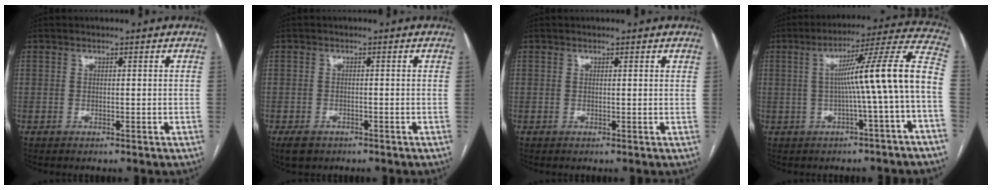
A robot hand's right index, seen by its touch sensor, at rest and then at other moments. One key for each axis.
{"total": 2.9, "fx": -2.0, "fy": 1.8, "fz": 1.1, "tx": -0.019, "ty": -0.001, "tz": -0.025}
{"total": 0.7, "fx": 0.6, "fy": 0.0, "fz": 0.4, "tx": -0.006, "ty": 0.001, "tz": 0.003}
{"total": 13.3, "fx": -1.6, "fy": -1.6, "fz": 13.1, "tx": -0.175, "ty": 0.028, "tz": -0.027}